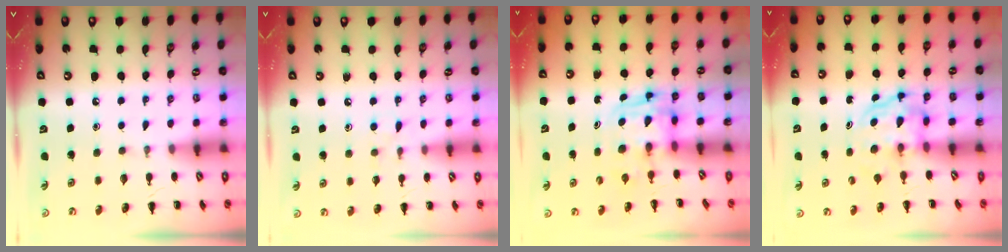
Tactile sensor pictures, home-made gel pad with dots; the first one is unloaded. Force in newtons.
{"total": 4.3, "press": 4.1, "slide": 1.5}
{"total": 2.7, "press": 2.7, "slide": 0.2}
{"total": 3.7, "press": 3.7, "slide": 0.2}